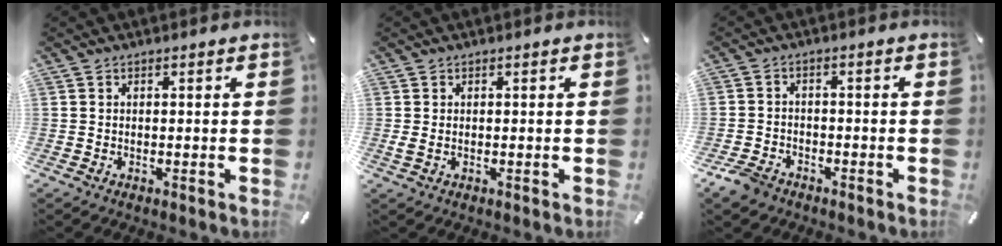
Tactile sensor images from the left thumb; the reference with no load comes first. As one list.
[{"total": 1.0, "force": [0.0, 0.6, 0.8], "torque": [-0.018, -0.002, 0.002]}, {"total": 4.4, "force": [-3.5, 2.3, 1.3], "torque": [-0.039, 0.014, -0.069]}]